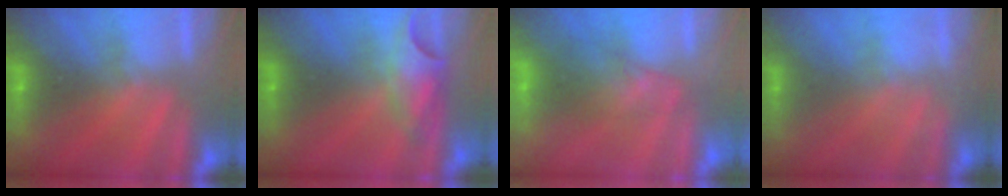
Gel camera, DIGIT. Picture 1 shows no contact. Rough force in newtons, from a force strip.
{"total": 3.7}
{"total": 2.5}
{"total": 2.7}